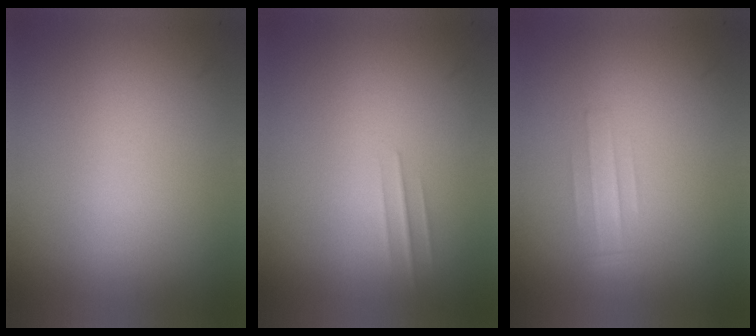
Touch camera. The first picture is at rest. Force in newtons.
{"total": 1.2}
{"total": 1.2}